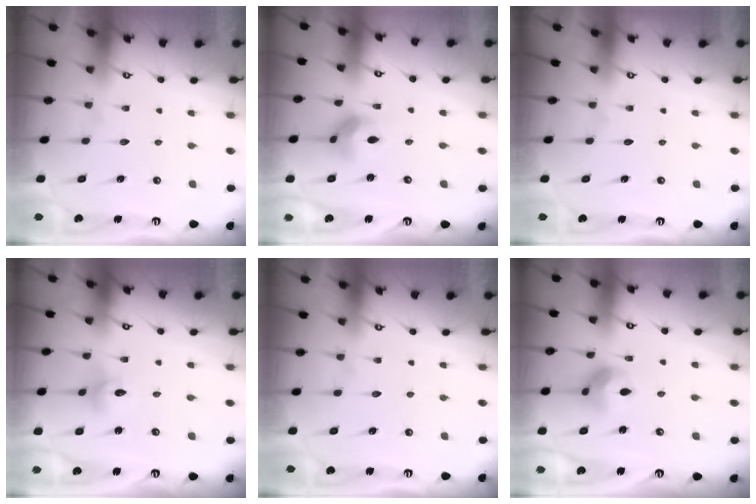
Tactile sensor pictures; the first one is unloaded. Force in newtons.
{"total": 6.7, "press": 6.7, "slide": 0.3}
{"total": 0.0}
{"total": 3.3, "press": 3.3, "slide": 0.3}
{"total": 0.0}
{"total": 8.5, "press": 8.5, "slide": 0.5}